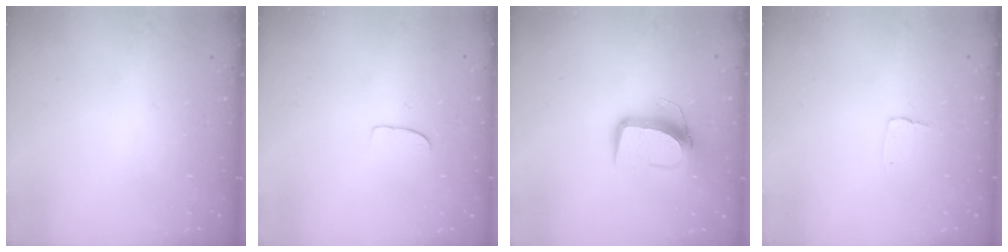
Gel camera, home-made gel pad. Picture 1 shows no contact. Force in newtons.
{"total": 5.0, "press": 4.9, "slide": 0.5}
{"total": 10.6, "press": 10.5, "slide": 1.1}
{"total": 2.7, "press": 2.7, "slide": 0.2}